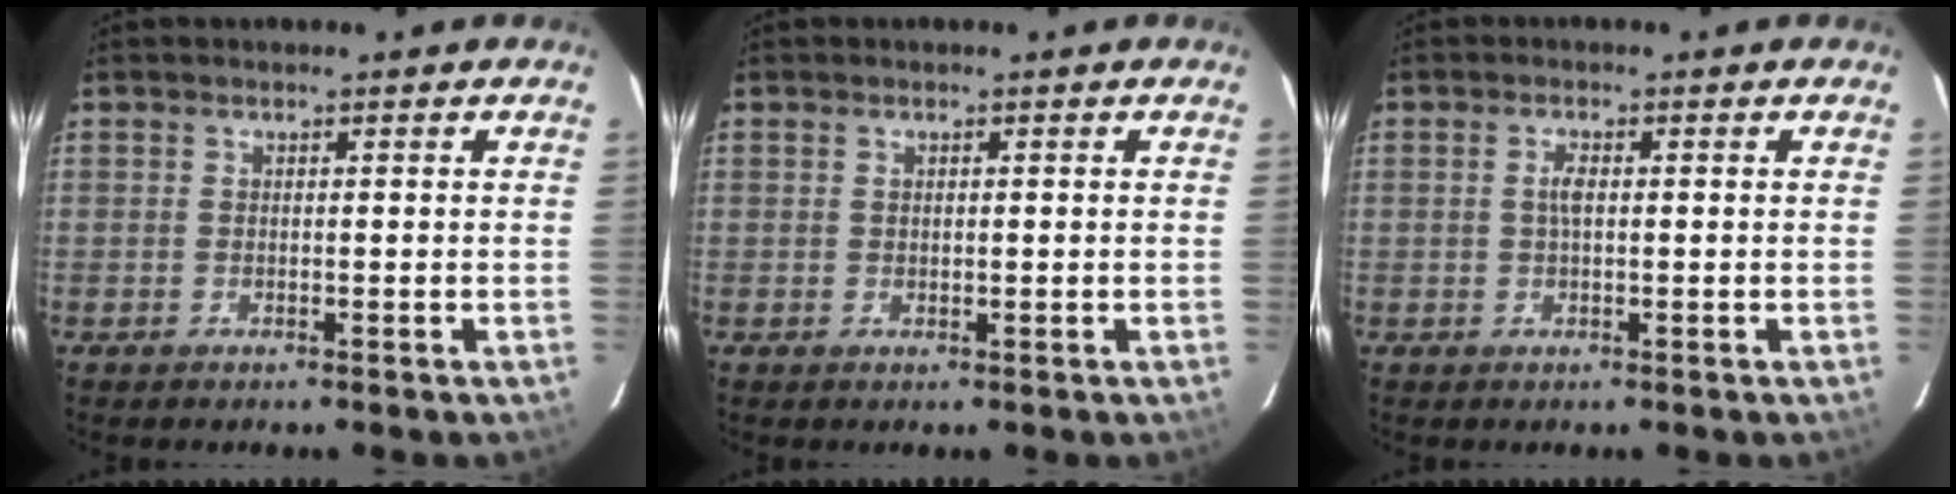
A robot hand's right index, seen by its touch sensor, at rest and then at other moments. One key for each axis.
{"total": 0.7, "fx": 0.2, "fy": 0.4, "fz": 0.5, "tx": -0.008, "ty": 0.002, "tz": 0.005}
{"total": 1.9, "fx": 0.1, "fy": 0.8, "fz": 1.7, "tx": -0.034, "ty": 0.003, "tz": 0.001}